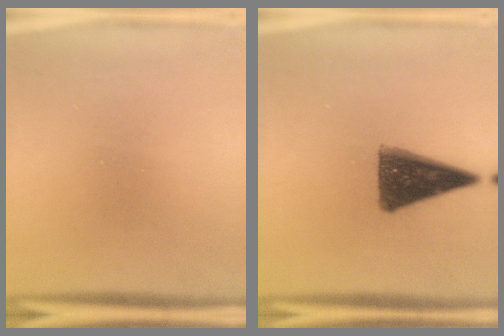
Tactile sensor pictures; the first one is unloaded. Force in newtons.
{"total": 12.5}